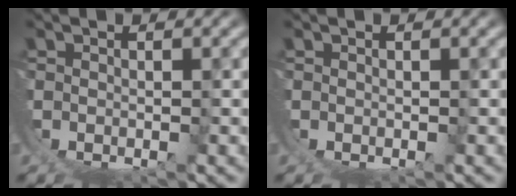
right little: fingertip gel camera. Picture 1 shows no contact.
{"total": 0.0}